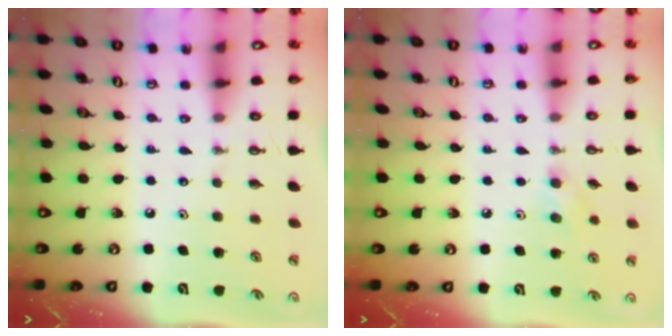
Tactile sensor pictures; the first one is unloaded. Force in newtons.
{"total": 7.9, "press": 7.0, "slide": 3.6}